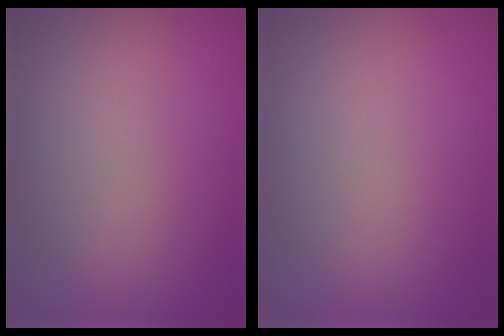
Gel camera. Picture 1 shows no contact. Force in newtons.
{"total": 0.0}